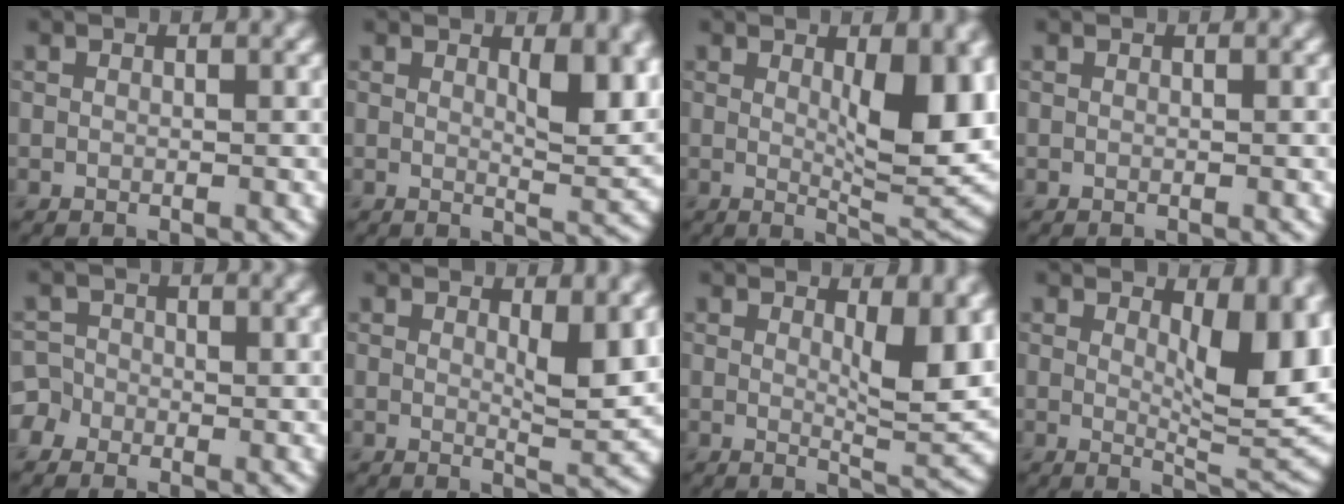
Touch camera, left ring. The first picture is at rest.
{"total": 4.9, "force": [1.6, 1.5, 4.4], "torque": [-0.061, -0.006, 0.029]}
{"total": 8.4, "force": [1.3, 2.5, 7.9], "torque": [-0.111, -0.011, 0.029]}
{"total": 0.0}
{"total": 2.7, "force": [-1.3, 2.4, 0.6], "torque": [0.002, 0.006, -0.030]}
{"total": 3.4, "force": [0.9, 0.7, 3.1], "torque": [-0.047, -0.009, 0.017]}
{"total": 5.2, "force": [1.3, 1.4, 4.9], "torque": [-0.069, -0.010, 0.025]}
{"total": 7.6, "force": [1.8, 2.6, 6.9], "torque": [-0.092, -0.011, 0.033]}